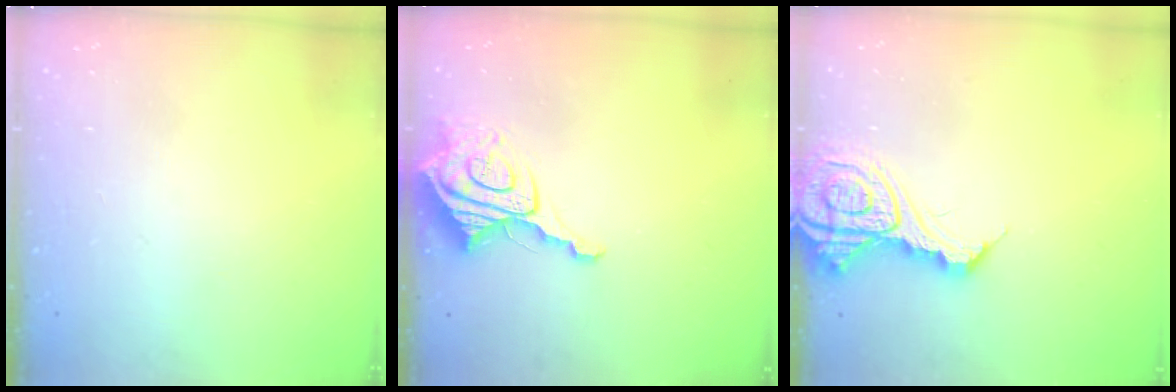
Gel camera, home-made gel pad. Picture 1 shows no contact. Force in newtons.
{"total": 11.2, "press": 11.2, "slide": 1.2}
{"total": 14.3, "press": 14.2, "slide": 1.6}